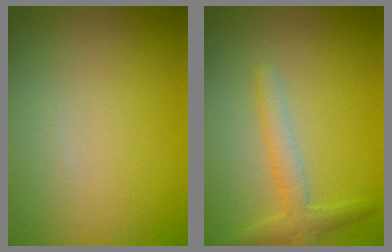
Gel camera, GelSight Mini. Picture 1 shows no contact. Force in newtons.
{"total": 2.5, "press": 2.5, "slide": 0.1}